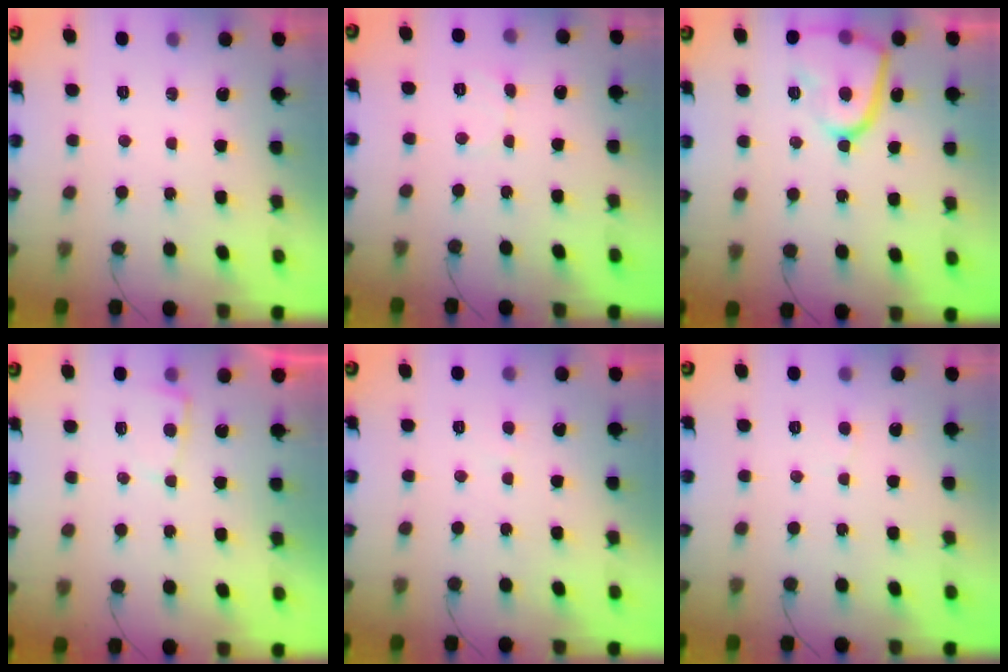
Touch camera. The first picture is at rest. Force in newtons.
{"total": 2.9, "press": 2.9, "slide": 0.3}
{"total": 13.8, "press": 13.7, "slide": 1.4}
{"total": 2.7, "press": 2.7, "slide": 0.4}
{"total": 1.7, "press": 1.7, "slide": 0.1}
{"total": 5.4, "press": 5.4, "slide": 0.5}